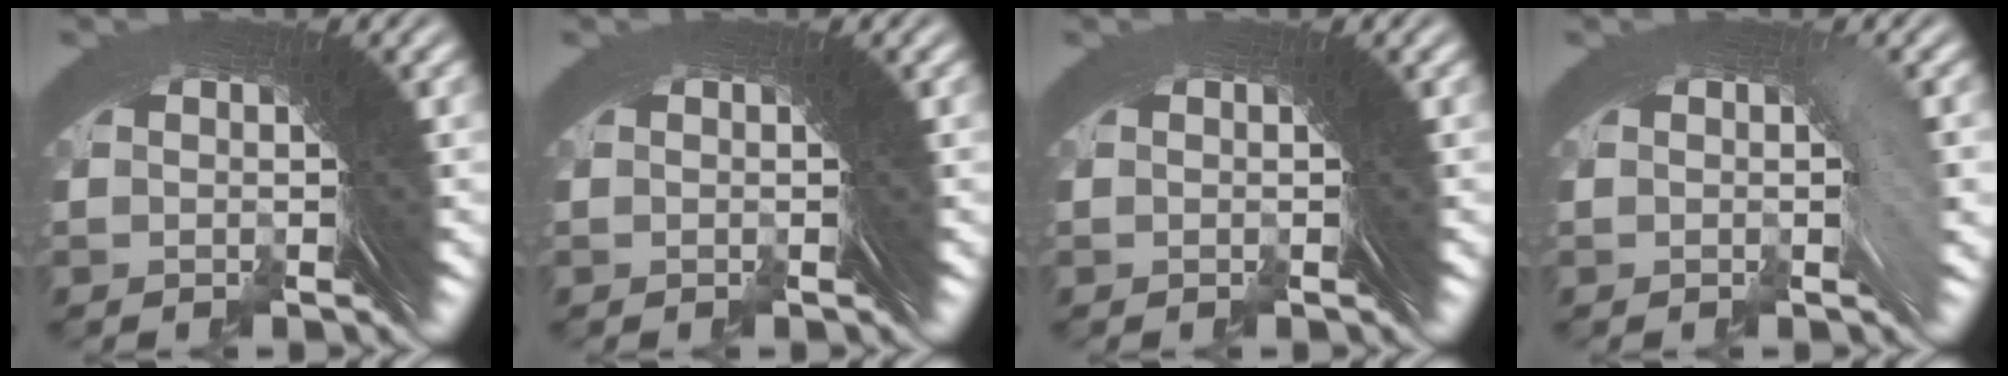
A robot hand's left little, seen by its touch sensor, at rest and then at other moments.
{"total": 0.0}
{"total": 0.0}
{"total": 1.2, "force": [-0.2, -0.1, 1.1], "torque": [-0.016, 0.011, -0.006]}